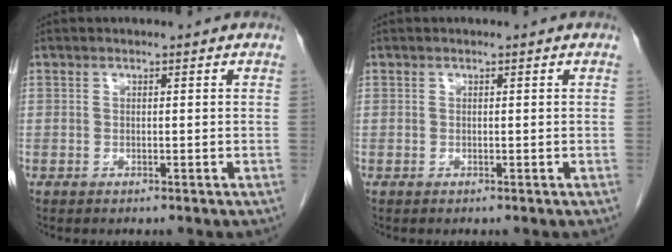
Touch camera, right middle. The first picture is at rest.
{"total": 0.0}